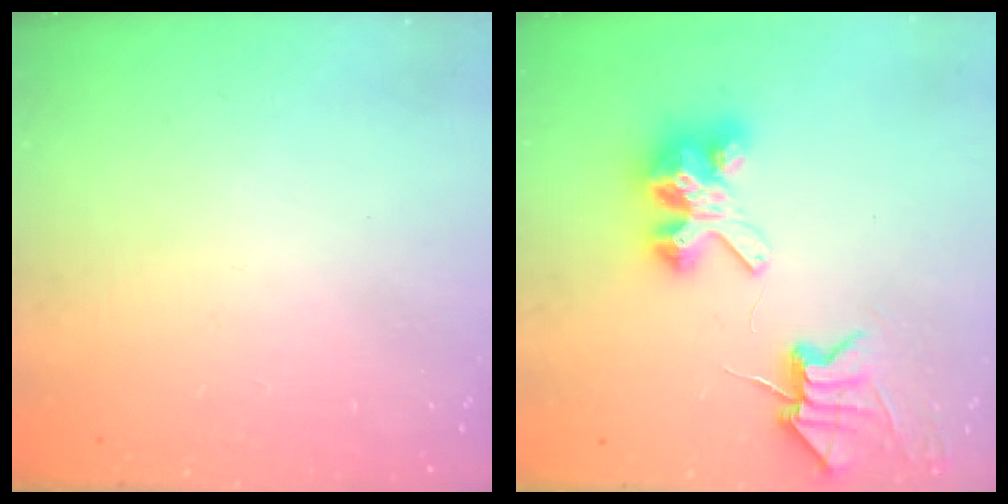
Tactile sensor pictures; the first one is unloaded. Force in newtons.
{"total": 7.9, "press": 7.8, "slide": 0.6}